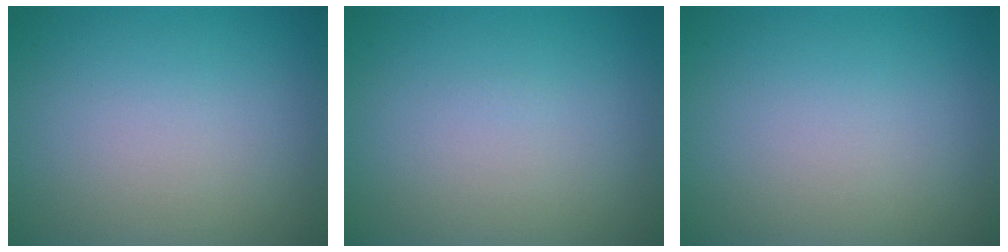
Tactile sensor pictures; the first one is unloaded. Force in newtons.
{"total": 0.0}
{"total": 0.0}